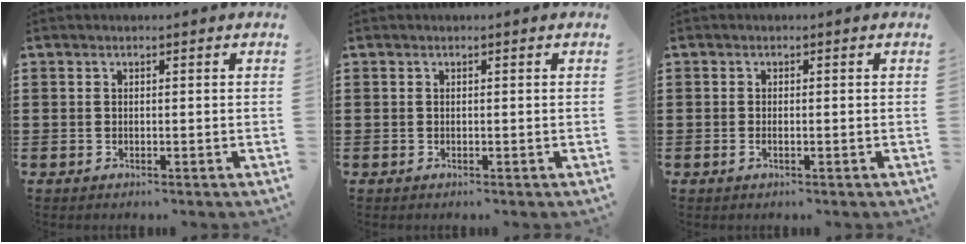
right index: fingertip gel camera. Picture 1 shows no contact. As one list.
[{"total": 0.0}, {"total": 0.7, "force": [-0.2, 0.2, 0.6], "torque": [-0.012, -0.005, -0.002]}]